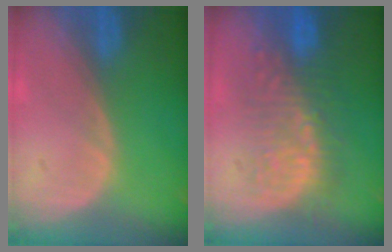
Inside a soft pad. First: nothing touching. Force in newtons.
{"total": 8.9, "press": 8.7, "slide": 2.0}